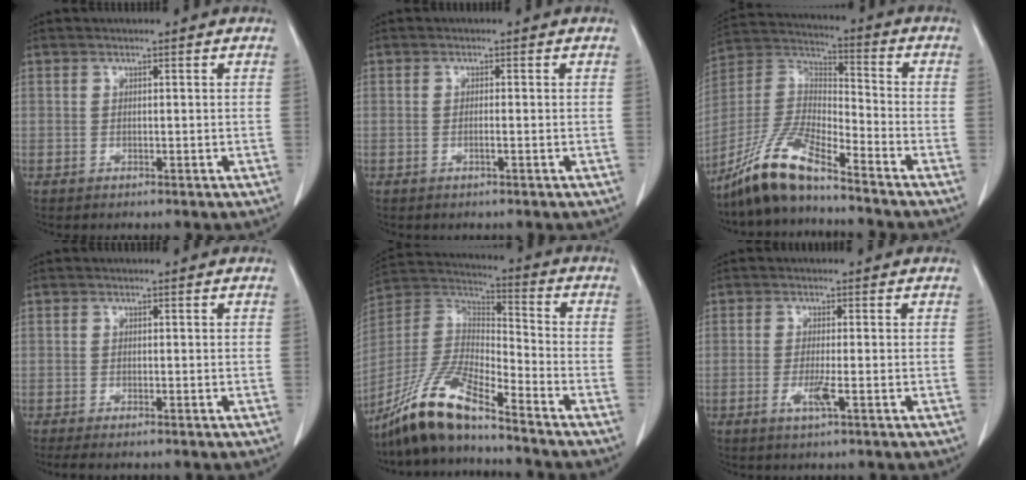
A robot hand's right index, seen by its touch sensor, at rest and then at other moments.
{"total": 0.8, "force": [-0.3, -0.1, 0.7], "torque": [-0.017, 0.000, -0.003]}
{"total": 12.5, "force": [-10.0, 1.8, 7.2], "torque": [-0.156, 0.001, -0.195]}
{"total": 2.6, "force": [-2.2, 0.3, 1.5], "torque": [-0.020, -0.007, -0.032]}
{"total": 14.2, "force": [-11.2, 2.0, 8.4], "torque": [-0.175, -0.007, -0.214]}
{"total": 2.8, "force": [-1.0, -0.2, 2.7], "torque": [-0.054, -0.008, -0.020]}